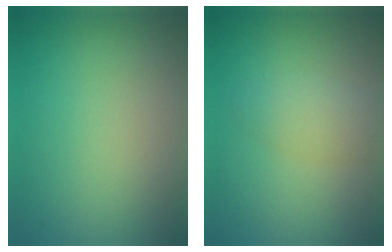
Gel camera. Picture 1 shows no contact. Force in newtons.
{"total": 2.5, "press": 2.4, "slide": 0.2}